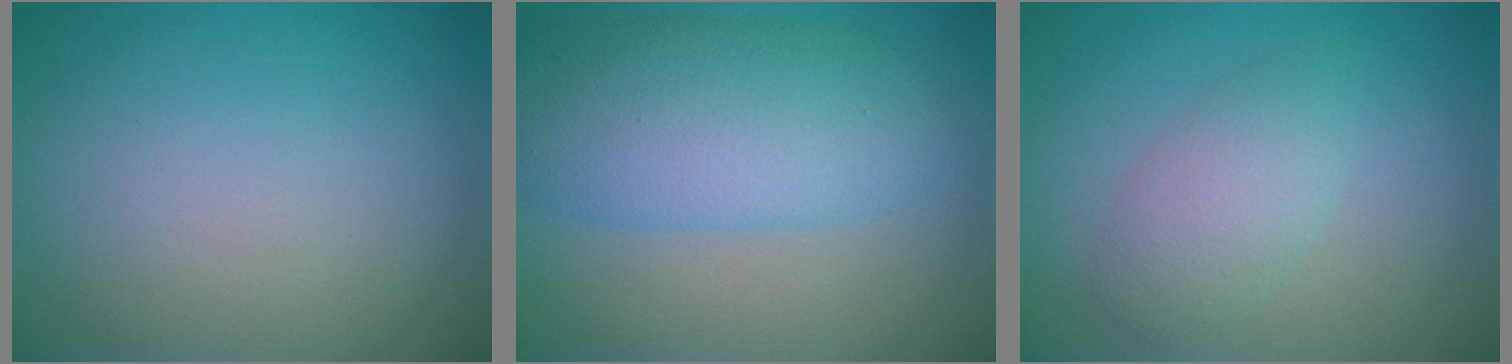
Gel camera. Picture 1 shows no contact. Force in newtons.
{"total": 7.7, "press": 7.7, "slide": 0.3}
{"total": 2.9, "press": 2.9, "slide": 0.2}